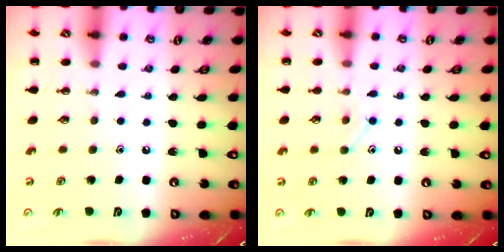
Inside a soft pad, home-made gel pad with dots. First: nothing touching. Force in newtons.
{"total": 7.9, "press": 7.8, "slide": 1.4}